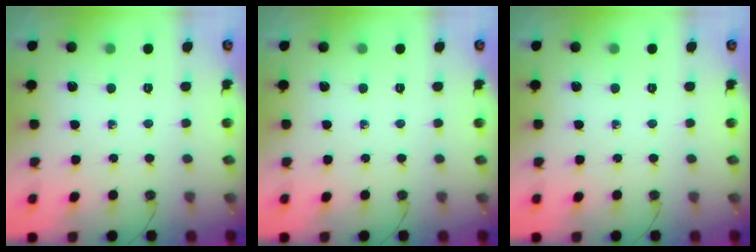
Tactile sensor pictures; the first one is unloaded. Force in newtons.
{"total": 0.0}
{"total": 0.0}